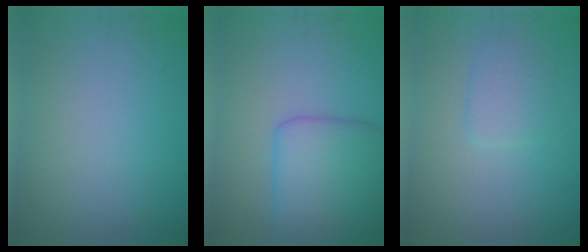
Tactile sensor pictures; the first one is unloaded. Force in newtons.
{"total": 5.8, "press": 5.8, "slide": 0.1}
{"total": 2.0, "press": 2.0, "slide": 0.2}